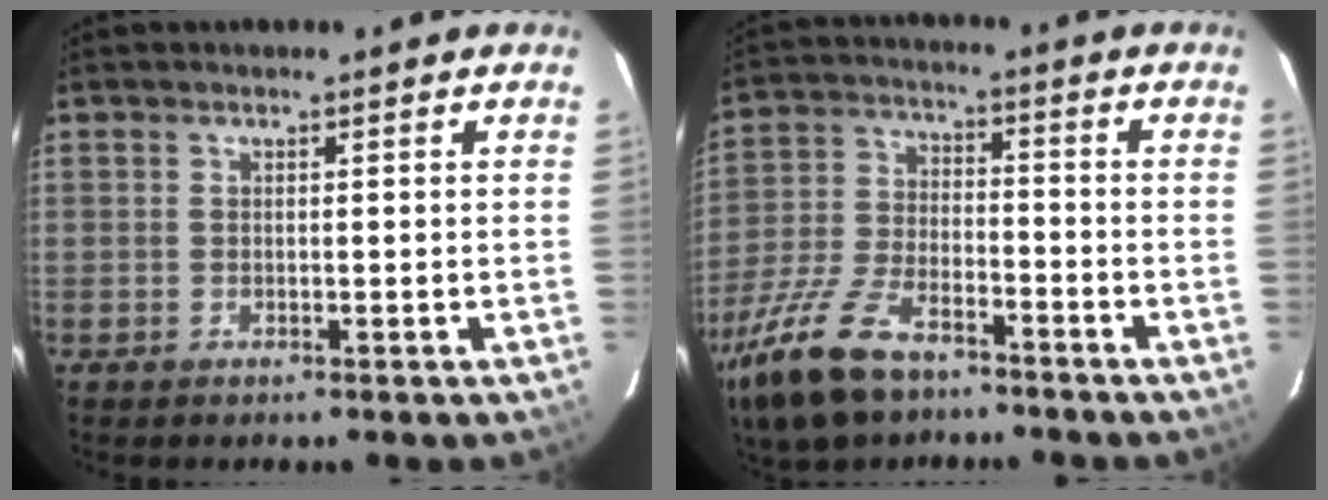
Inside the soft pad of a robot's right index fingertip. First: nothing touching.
{"total": 16.4, "force": [-11.1, 7.2, 9.7], "torque": [-0.228, -0.026, -0.211]}